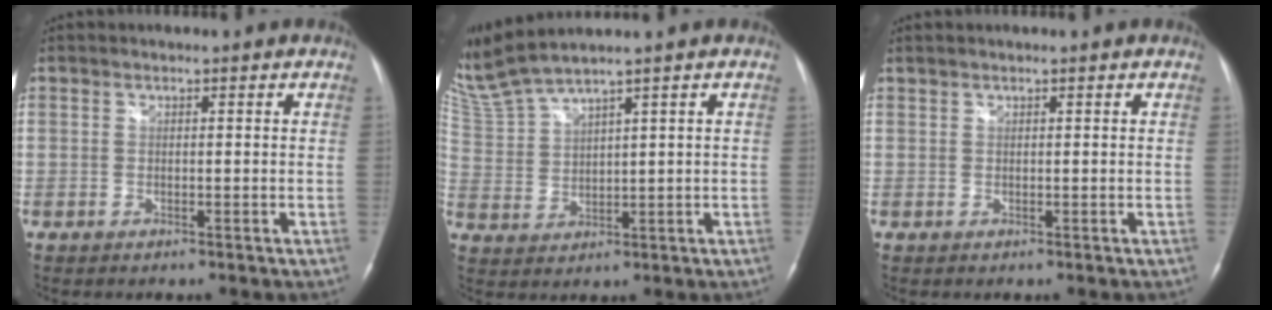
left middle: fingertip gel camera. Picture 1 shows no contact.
{"total": 7.4, "force": [6.5, -1.2, 3.4], "torque": [-0.090, 0.008, 0.145]}
{"total": 0.5, "force": [0.5, 0.0, 0.1], "torque": [-0.007, 0.010, 0.016]}